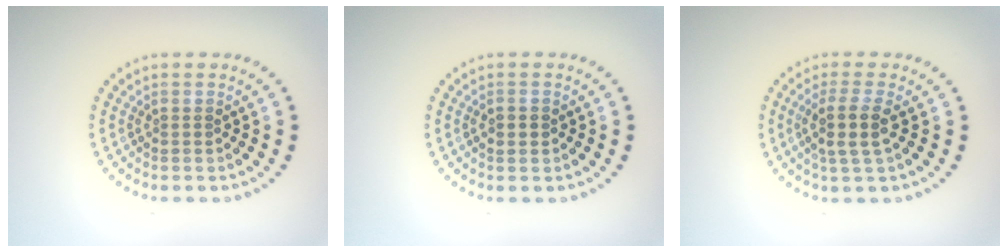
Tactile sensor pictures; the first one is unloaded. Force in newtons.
{"total": 1.7, "press": 1.7, "slide": 0.1}
{"total": 2.8, "press": 2.3, "slide": 1.6}